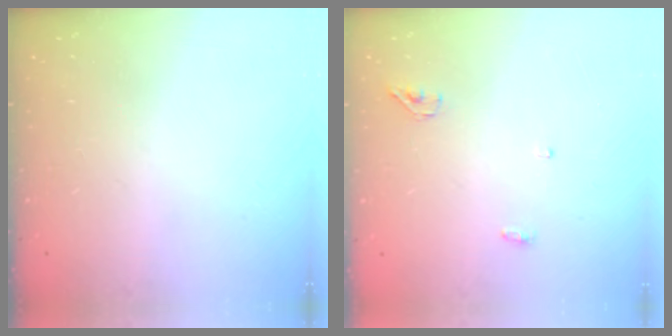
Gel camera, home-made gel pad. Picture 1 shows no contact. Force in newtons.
{"total": 3.4, "press": 3.3, "slide": 1.0}